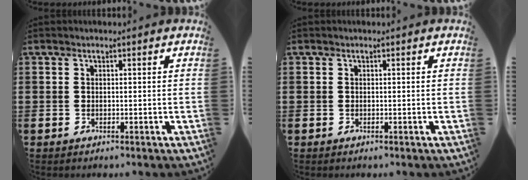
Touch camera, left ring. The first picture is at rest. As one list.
[{"total": 0.0}]